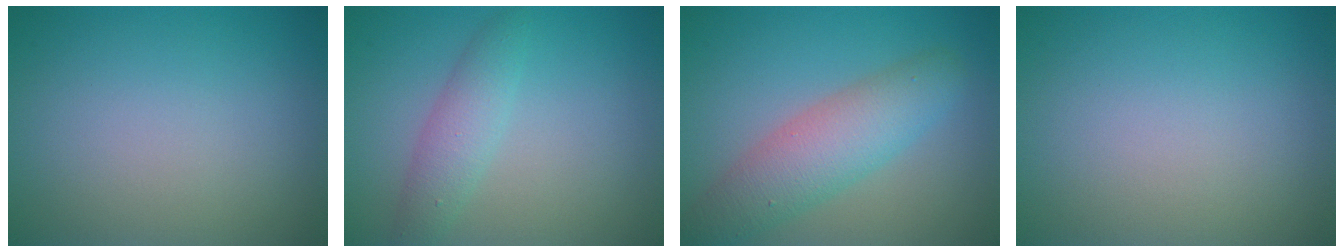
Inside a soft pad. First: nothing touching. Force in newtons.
{"total": 2.7, "press": 2.7, "slide": 0.2}
{"total": 5.3, "press": 5.3, "slide": 0.1}
{"total": 0.0}